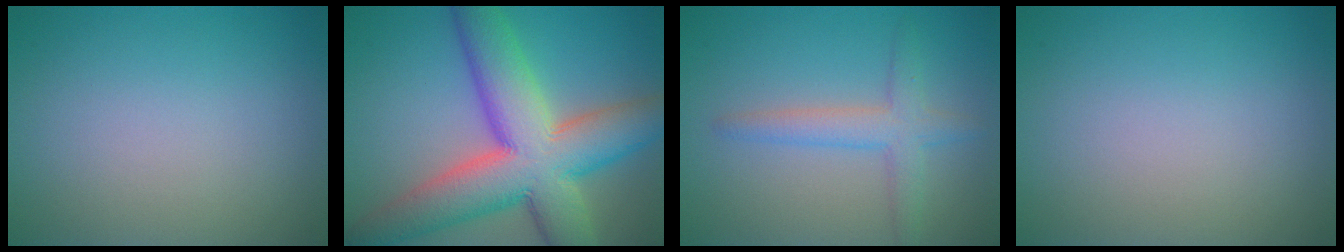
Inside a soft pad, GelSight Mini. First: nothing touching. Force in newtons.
{"total": 12.8, "press": 12.8, "slide": 0.7}
{"total": 3.2, "press": 3.2, "slide": 0.1}
{"total": 0.0}